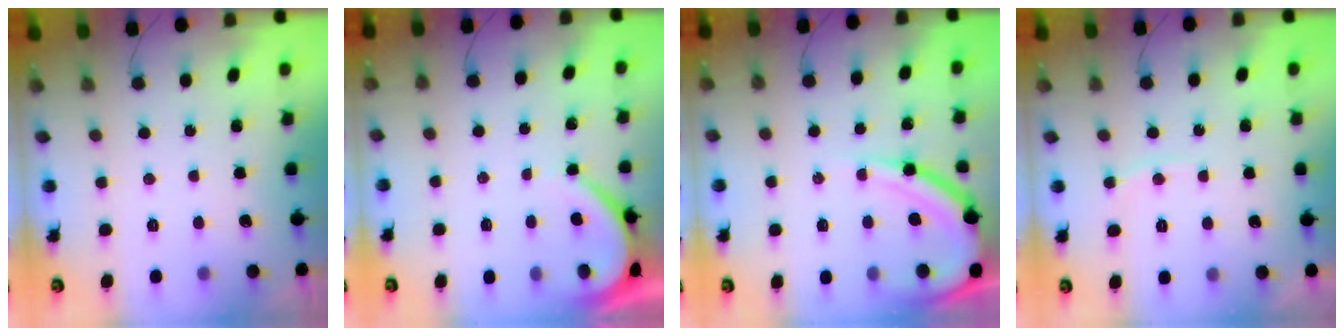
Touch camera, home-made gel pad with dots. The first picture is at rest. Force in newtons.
{"total": 3.9, "press": 3.9, "slide": 0.4}
{"total": 10.5, "press": 10.4, "slide": 1.1}
{"total": 5.1, "press": 5.1, "slide": 0.6}